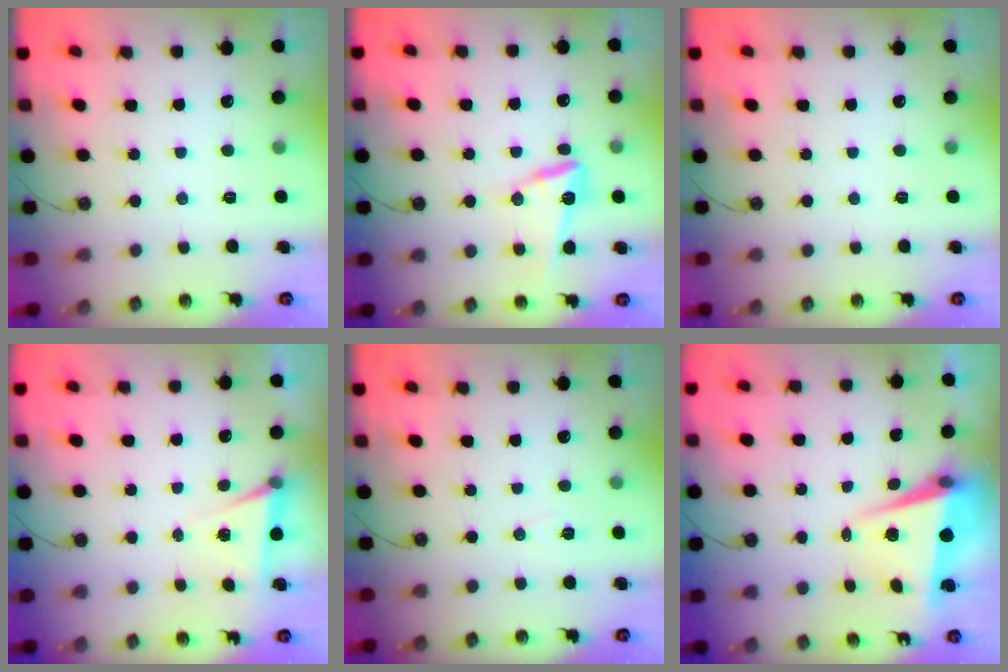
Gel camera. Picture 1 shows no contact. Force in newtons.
{"total": 11.7, "press": 11.6, "slide": 1.3}
{"total": 0.0}
{"total": 5.1, "press": 2.5, "slide": 4.5}
{"total": 5.7, "press": 3.6, "slide": 4.4}
{"total": 6.7, "press": 6.4, "slide": 1.7}